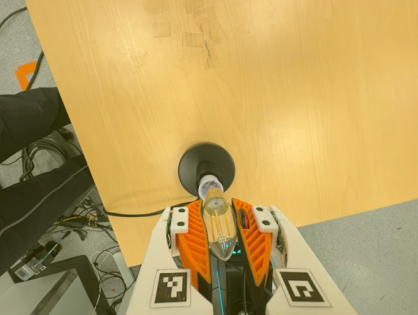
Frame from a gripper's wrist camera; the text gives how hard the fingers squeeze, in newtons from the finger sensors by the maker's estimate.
{"total": 21.2, "left": 23.1, "right": 19.3}